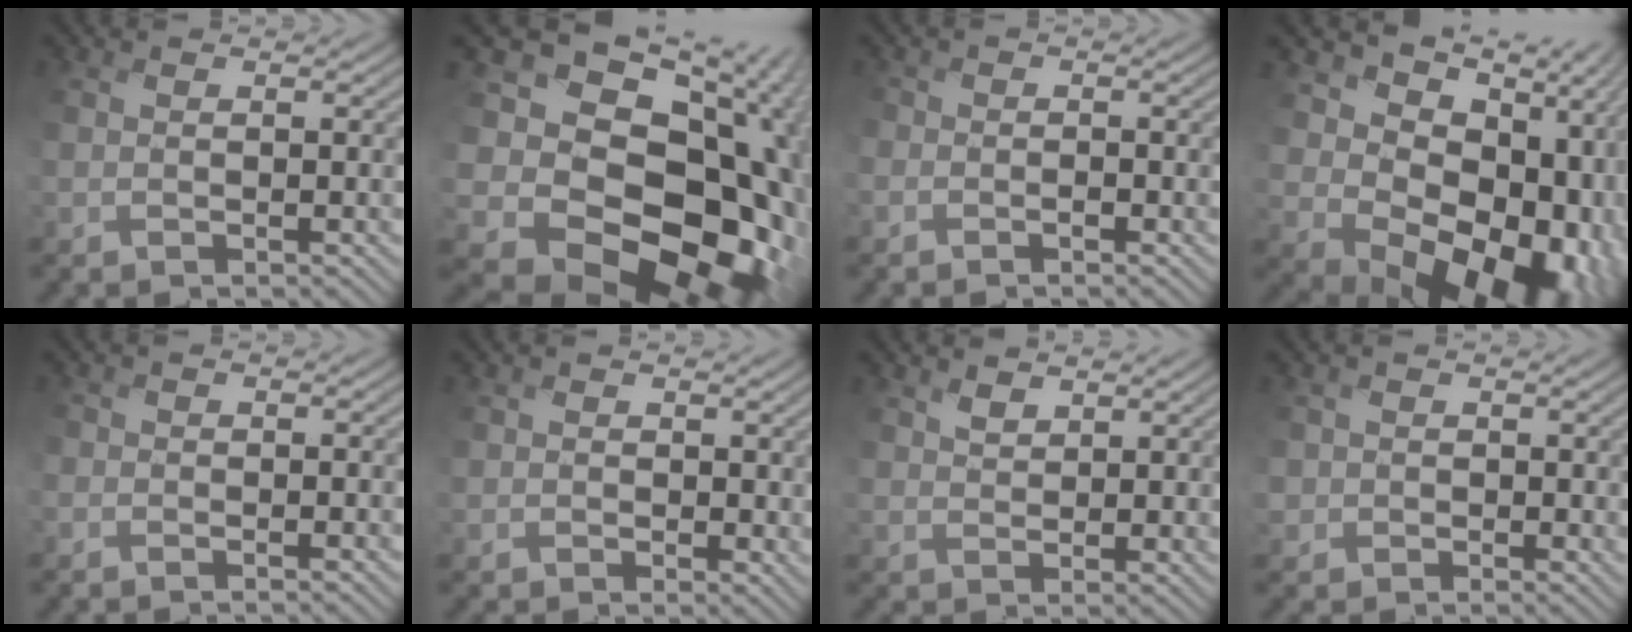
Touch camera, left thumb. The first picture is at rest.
{"total": 20.3, "force": [-4.8, 15.0, 12.9], "torque": [-0.217, -0.013, -0.069]}
{"total": 2.3, "force": [-1.5, 1.7, 0.1], "torque": [0.001, 0.008, -0.044]}
{"total": 16.9, "force": [0.7, 12.4, 11.4], "torque": [-0.142, -0.050, 0.052]}
{"total": 1.1, "force": [-0.5, 0.9, -0.4], "torque": [0.004, 0.007, -0.018]}
{"total": 1.5, "force": [1.1, 0.9, 0.2], "torque": [-0.017, -0.001, 0.017]}
{"total": 2.2, "force": [2.2, -0.3, 0.3], "torque": [-0.006, 0.003, 0.041]}
{"total": 1.3, "force": [0.6, 1.1, -0.5], "torque": [0.003, 0.000, 0.002]}